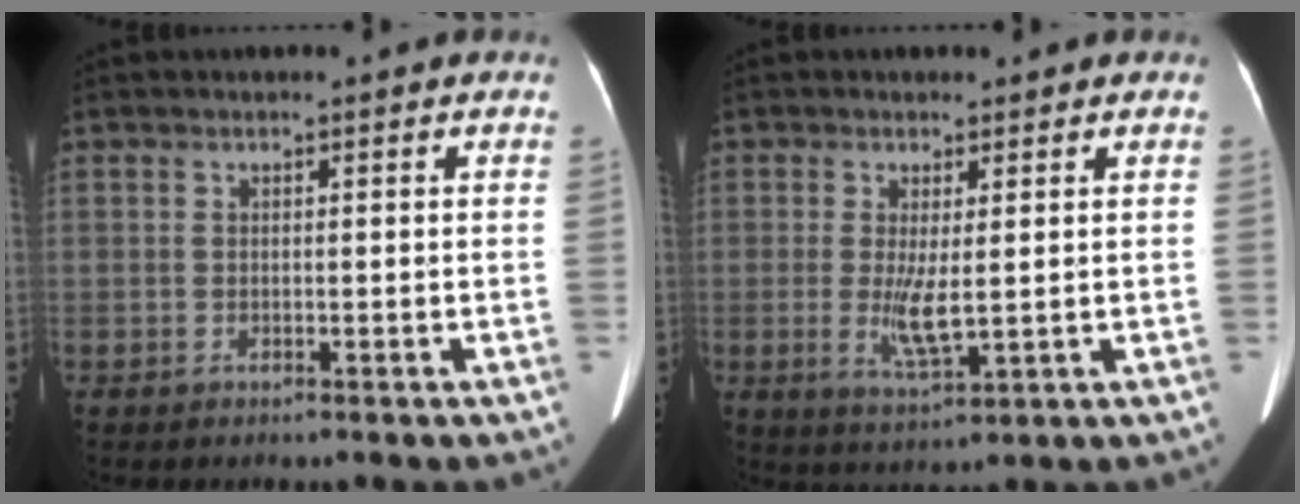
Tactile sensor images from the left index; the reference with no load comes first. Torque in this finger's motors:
{"motor_torque": [0.25, 0.27, 0.06, 0.03]}